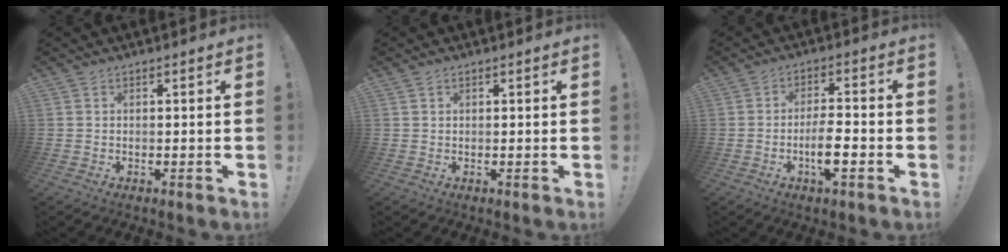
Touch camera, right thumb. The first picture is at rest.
{"total": 0.6, "force": [0.4, 0.4, 0.2], "torque": [0.001, -0.001, 0.008]}
{"total": 7.7, "force": [-2.8, 1.8, 6.9], "torque": [-0.138, 0.004, -0.051]}